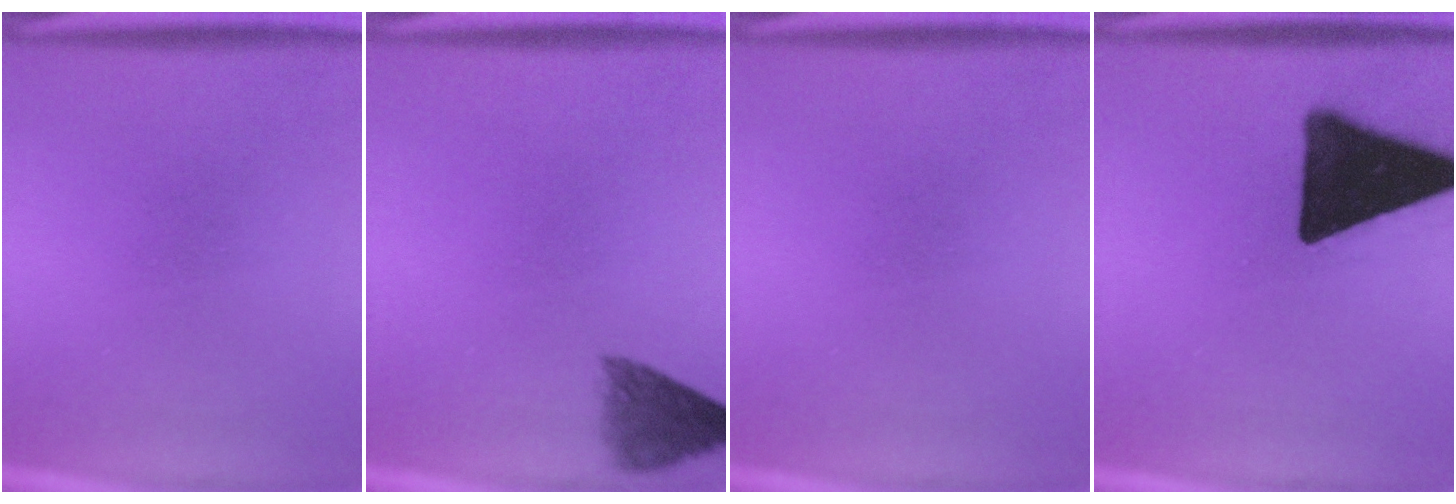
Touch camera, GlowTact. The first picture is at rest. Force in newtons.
{"total": 4.6}
{"total": 0.0}
{"total": 18.1}